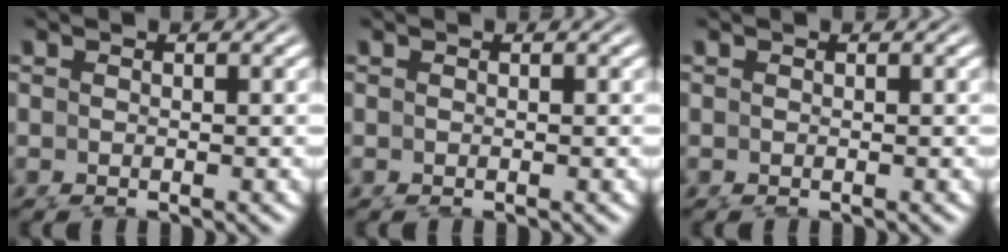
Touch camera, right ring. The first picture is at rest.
{"total": 0.0}
{"total": 0.0}